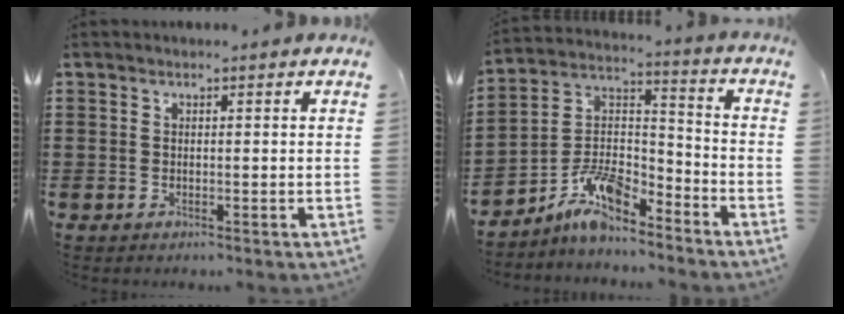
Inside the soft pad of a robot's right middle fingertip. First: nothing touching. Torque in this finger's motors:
{"motor_torque": [2.14, 0.00, 0.43, 0.15]}